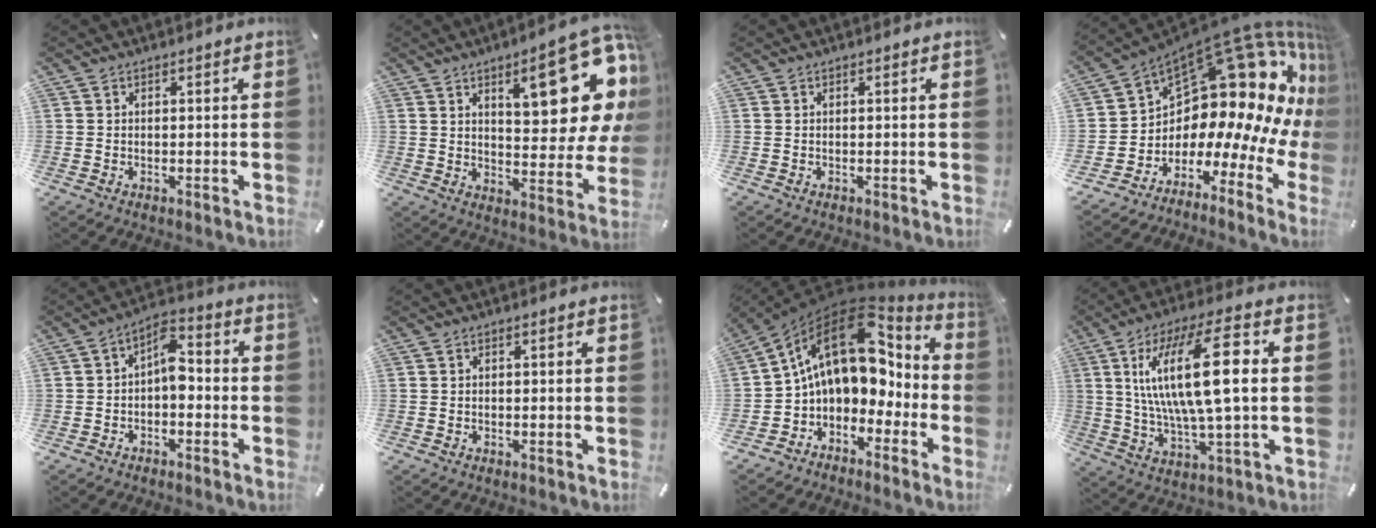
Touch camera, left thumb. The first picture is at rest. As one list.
[{"total": 19.5, "force": [10.0, 7.4, 15.0], "torque": [-0.187, -0.066, 0.155]}, {"total": 0.0}, {"total": 18.1, "force": [9.7, 9.7, 11.9], "torque": [-0.183, -0.114, 0.181]}, {"total": 6.5, "force": [-1.3, 3.9, 5.1], "torque": [-0.085, 0.010, -0.031]}, {"total": 0.0}, {"total": 15.8, "force": [4.2, 11.0, 10.6], "torque": [-0.171, -0.031, 0.073]}, {"total": 19.3, "force": [3.8, 5.3, 18.1], "torque": [-0.358, -0.005, 0.045]}]